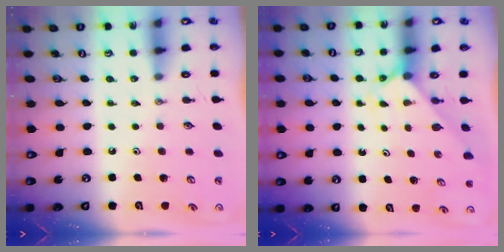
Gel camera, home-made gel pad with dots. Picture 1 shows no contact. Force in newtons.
{"total": 2.1, "press": 2.1, "slide": 0.2}